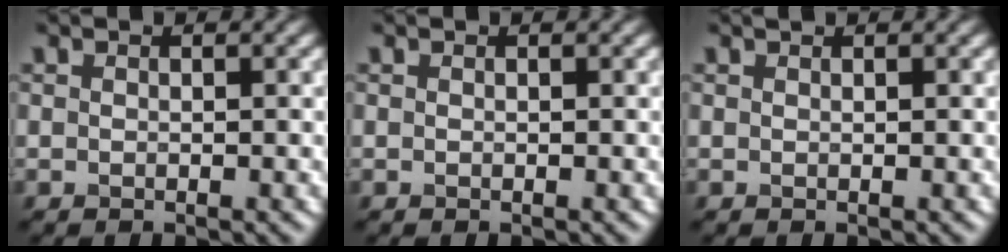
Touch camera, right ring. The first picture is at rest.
{"total": 0.0}
{"total": 0.0}